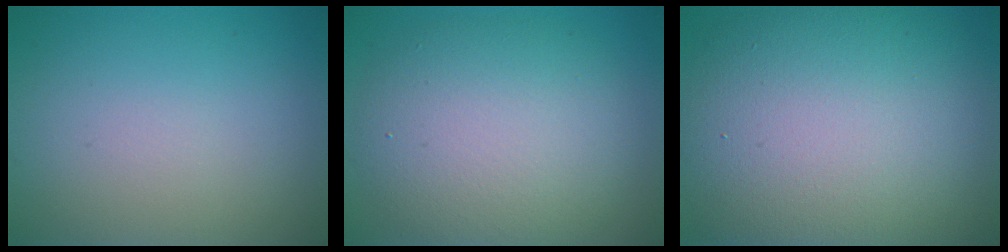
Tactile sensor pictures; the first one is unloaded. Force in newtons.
{"total": 8.1, "press": 8.0, "slide": 1.0}
{"total": 15.0, "press": 15.0, "slide": 0.7}